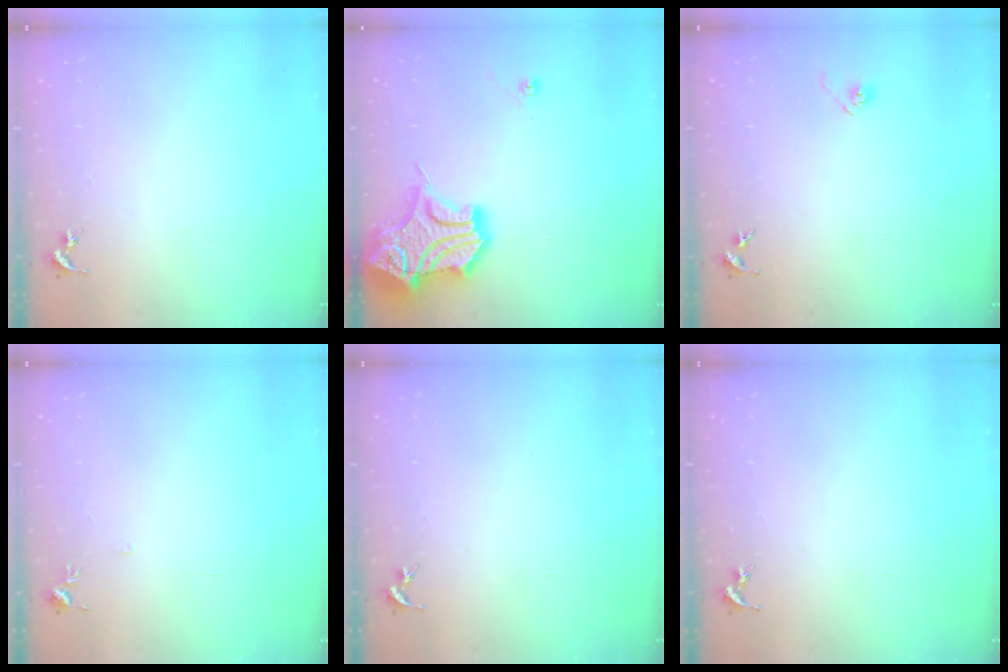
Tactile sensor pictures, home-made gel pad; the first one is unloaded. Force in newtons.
{"total": 17.4, "press": 17.2, "slide": 2.4}
{"total": 2.9, "press": 2.8, "slide": 0.8}
{"total": 4.3, "press": 4.2, "slide": 0.6}
{"total": 0.0}
{"total": 0.0}